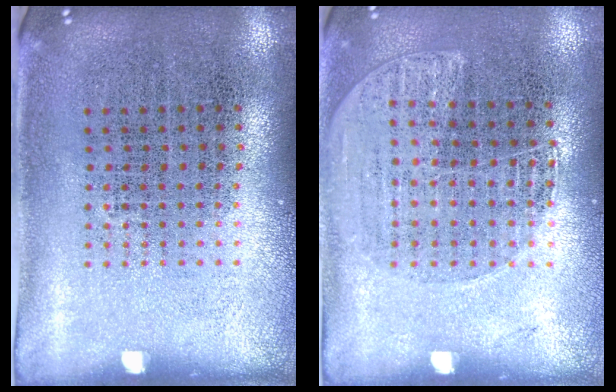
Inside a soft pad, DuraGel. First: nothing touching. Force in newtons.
{"total": 1.3, "press": 1.3, "slide": 0.1}